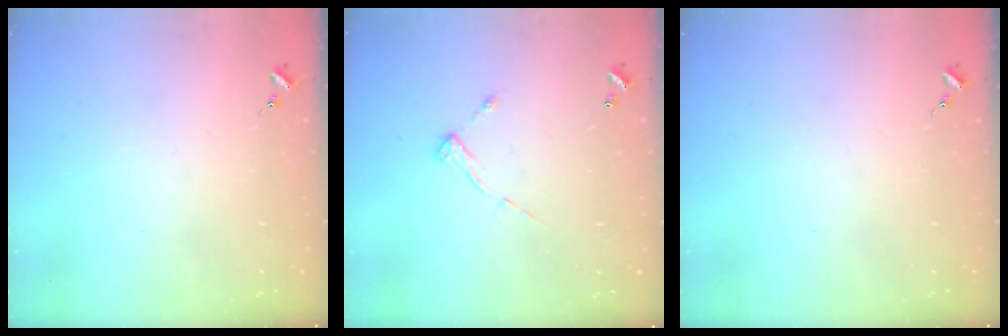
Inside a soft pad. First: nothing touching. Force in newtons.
{"total": 6.2, "press": 6.2, "slide": 0.3}
{"total": 0.0}